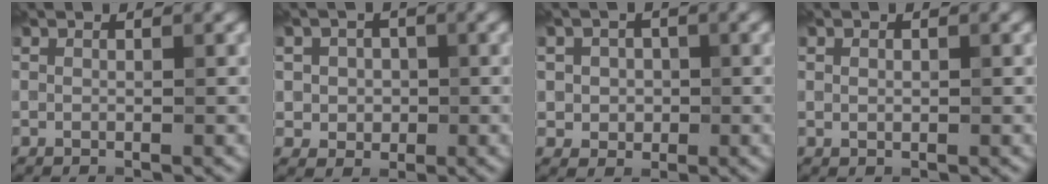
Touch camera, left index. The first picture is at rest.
{"total": 3.2, "force": [0.3, 3.0, 1.3], "torque": [-0.013, 0.009, -0.004]}
{"total": 2.9, "force": [0.2, 2.7, 1.2], "torque": [-0.009, 0.007, -0.008]}
{"total": 0.6, "force": [0.1, 0.5, 0.4], "torque": [-0.011, 0.000, 0.003]}